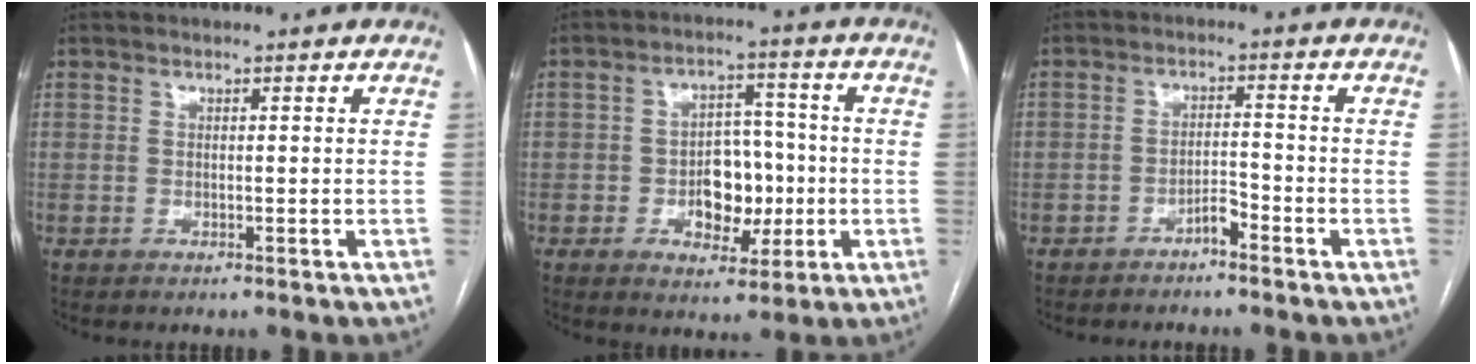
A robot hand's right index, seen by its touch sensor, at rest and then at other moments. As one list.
[{"total": 8.6, "force": [-1.8, 5.4, 6.5], "torque": [-0.097, 0.021, -0.019]}, {"total": 2.9, "force": [-2.4, 0.9, 1.4], "torque": [-0.022, 0.005, -0.042]}]